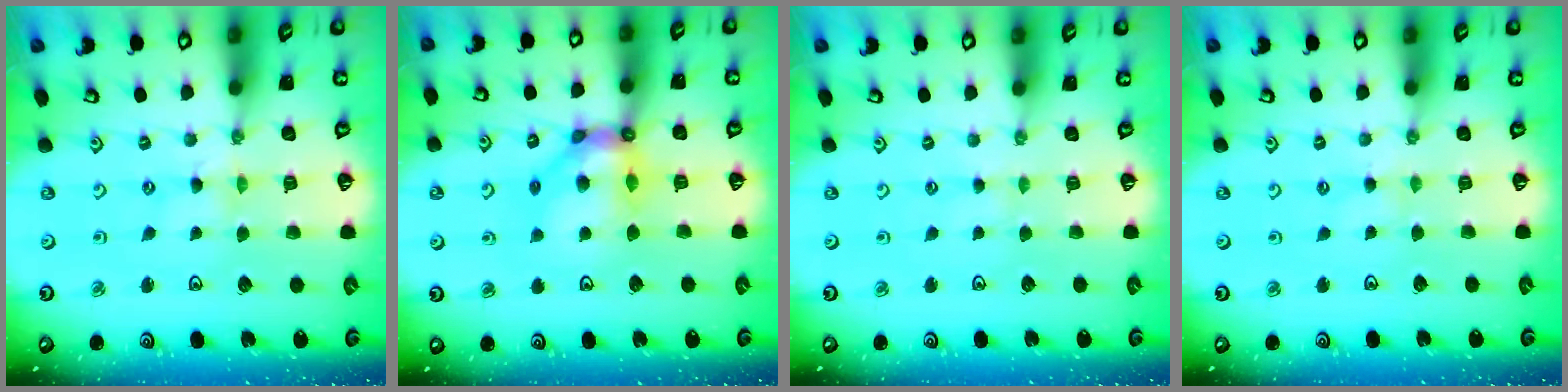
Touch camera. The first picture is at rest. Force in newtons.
{"total": 11.3, "press": 11.2, "slide": 1.5}
{"total": 0.0}
{"total": 1.1, "press": 1.1, "slide": 0.4}